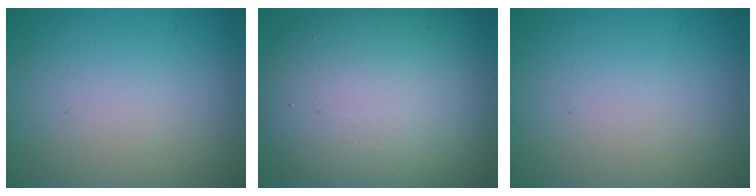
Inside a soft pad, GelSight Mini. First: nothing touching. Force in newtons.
{"total": 12.9, "press": 12.8, "slide": 1.0}
{"total": 0.0}